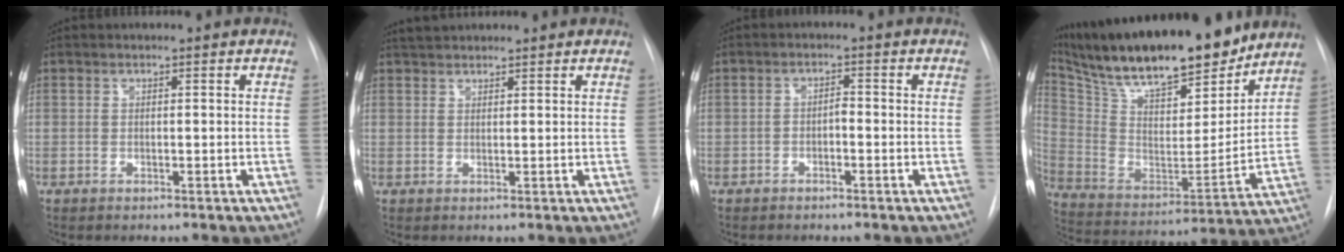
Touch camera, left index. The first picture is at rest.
{"total": 3.4, "force": [3.2, 0.8, 0.9], "torque": [-0.016, 0.028, 0.056]}
{"total": 1.7, "force": [-0.8, 0.7, 1.3], "torque": [-0.017, 0.006, -0.016]}
{"total": 26.4, "force": [22.1, 6.0, 13.1], "torque": [-0.248, -0.005, 0.354]}